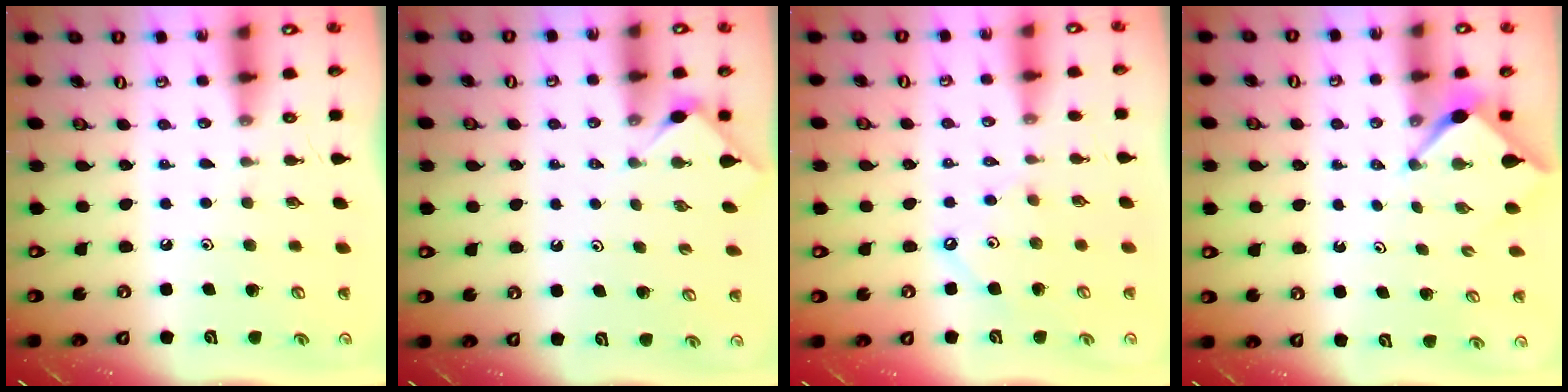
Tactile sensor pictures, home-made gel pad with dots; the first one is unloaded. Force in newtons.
{"total": 2.7, "press": 2.6, "slide": 0.4}
{"total": 2.8, "press": 2.8, "slide": 0.5}
{"total": 2.7, "press": 2.7, "slide": 0.3}